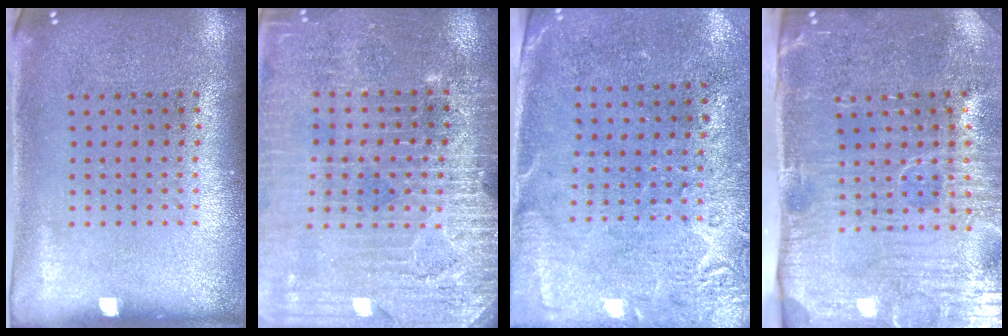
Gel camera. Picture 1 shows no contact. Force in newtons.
{"total": 3.4, "press": 3.4, "slide": 0.1}
{"total": 2.7, "press": 2.3, "slide": 1.4}
{"total": 5.1, "press": 4.4, "slide": 2.7}